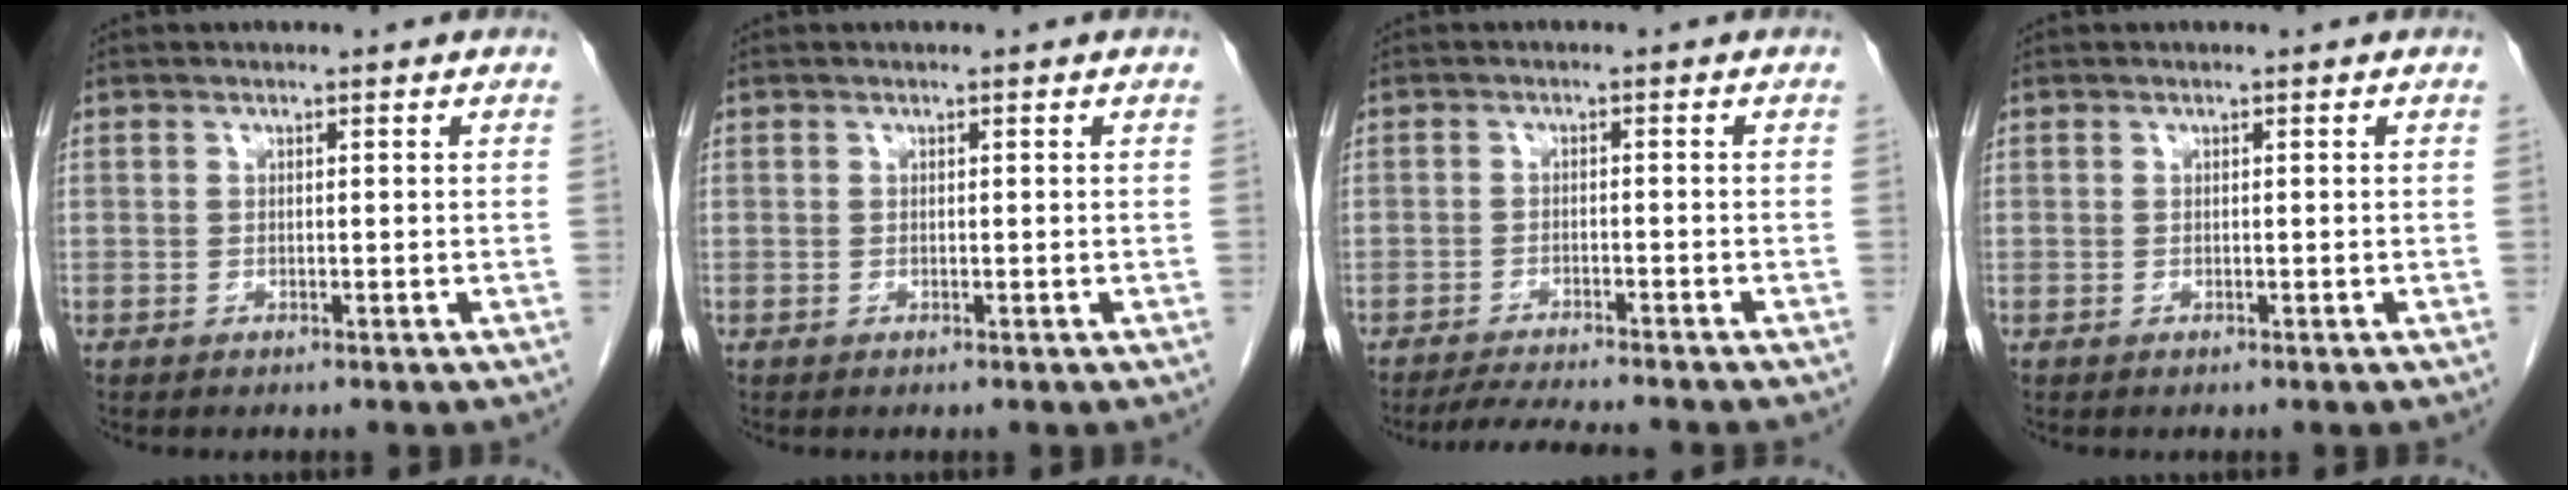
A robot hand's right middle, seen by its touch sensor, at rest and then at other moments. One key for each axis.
{"total": 0.0}
{"total": 7.0, "fx": -6.5, "fy": 0.1, "fz": 2.7, "tx": -0.041, "ty": -0.016, "tz": -0.102}
{"total": 0.0}